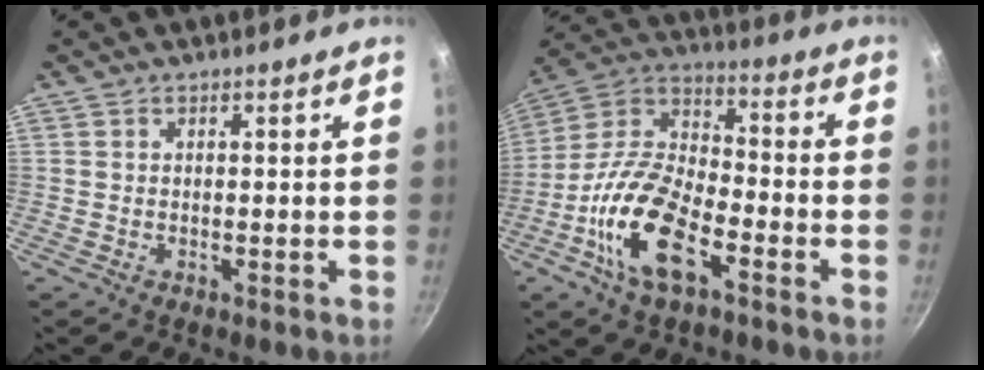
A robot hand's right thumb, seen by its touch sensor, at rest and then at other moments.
{"total": 18.1, "force": [-7.7, 8.7, 13.9], "torque": [-0.256, 0.046, -0.165]}